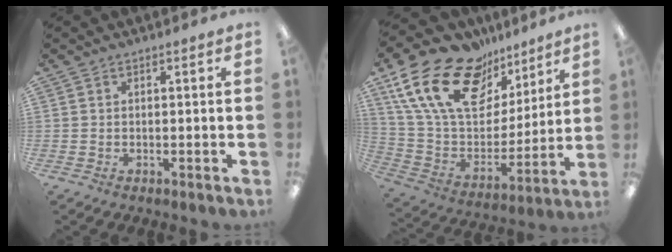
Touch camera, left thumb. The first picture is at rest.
{"total": 21.7, "force": [13.3, 12.4, 11.9], "torque": [-0.226, -0.065, 0.243]}